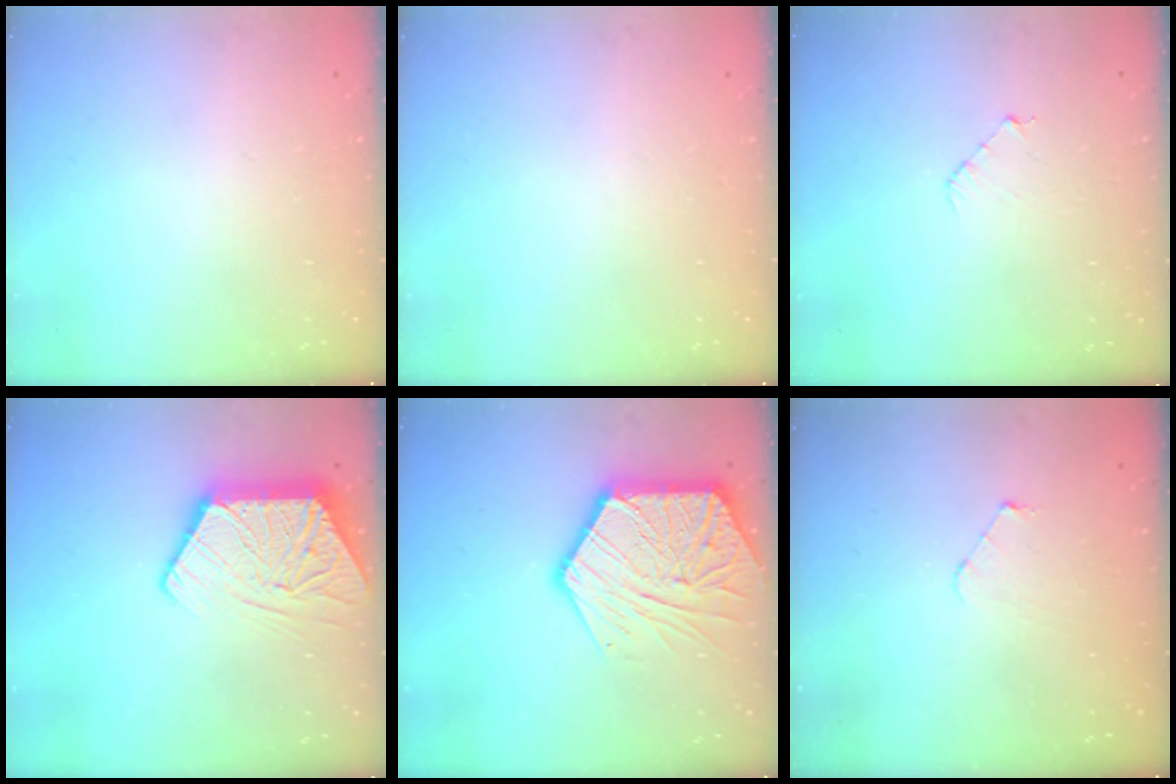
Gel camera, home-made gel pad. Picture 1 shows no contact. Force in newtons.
{"total": 0.0}
{"total": 3.4, "press": 3.4, "slide": 0.3}
{"total": 13.3, "press": 13.3, "slide": 1.1}
{"total": 19.8, "press": 19.7, "slide": 1.9}
{"total": 3.8, "press": 3.8, "slide": 0.4}